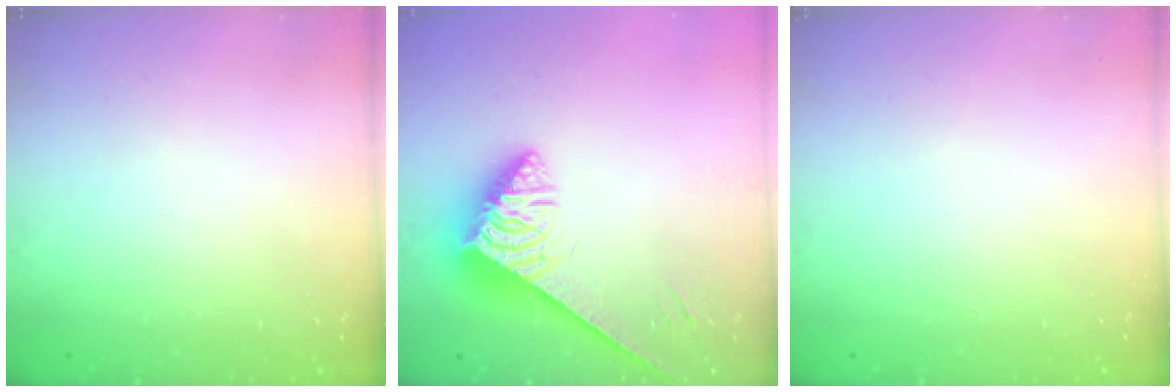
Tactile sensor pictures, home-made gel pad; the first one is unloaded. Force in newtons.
{"total": 3.7, "press": 3.7, "slide": 0.6}
{"total": 0.0}